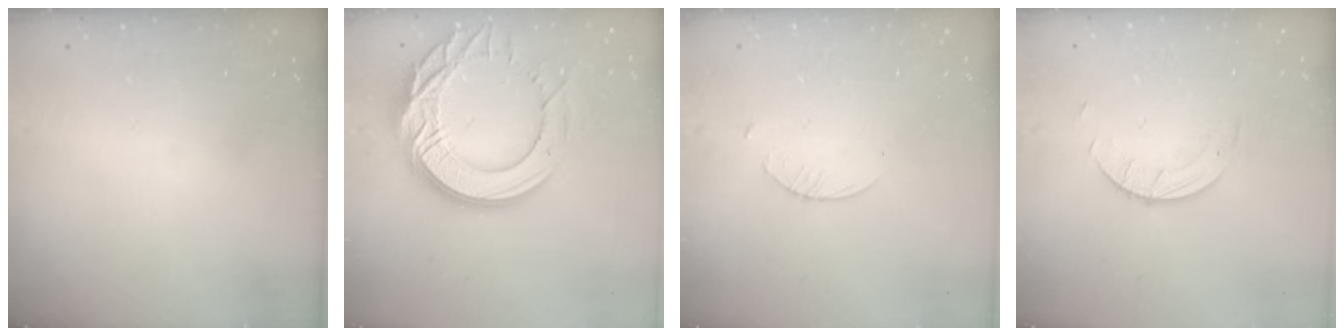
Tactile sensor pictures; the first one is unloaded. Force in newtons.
{"total": 22.6, "press": 22.5, "slide": 2.2}
{"total": 1.5, "press": 1.5, "slide": 0.2}
{"total": 2.7, "press": 2.7, "slide": 0.3}